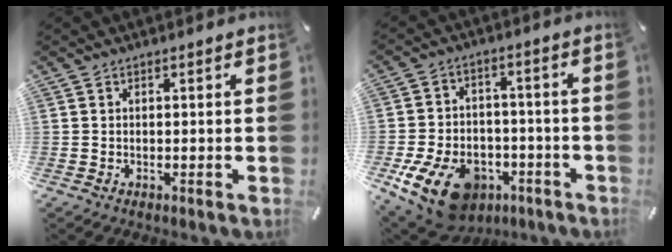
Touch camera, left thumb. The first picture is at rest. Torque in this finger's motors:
{"motor_torque": [1.90, 2.82, 0.55, 0.36, 0.30]}